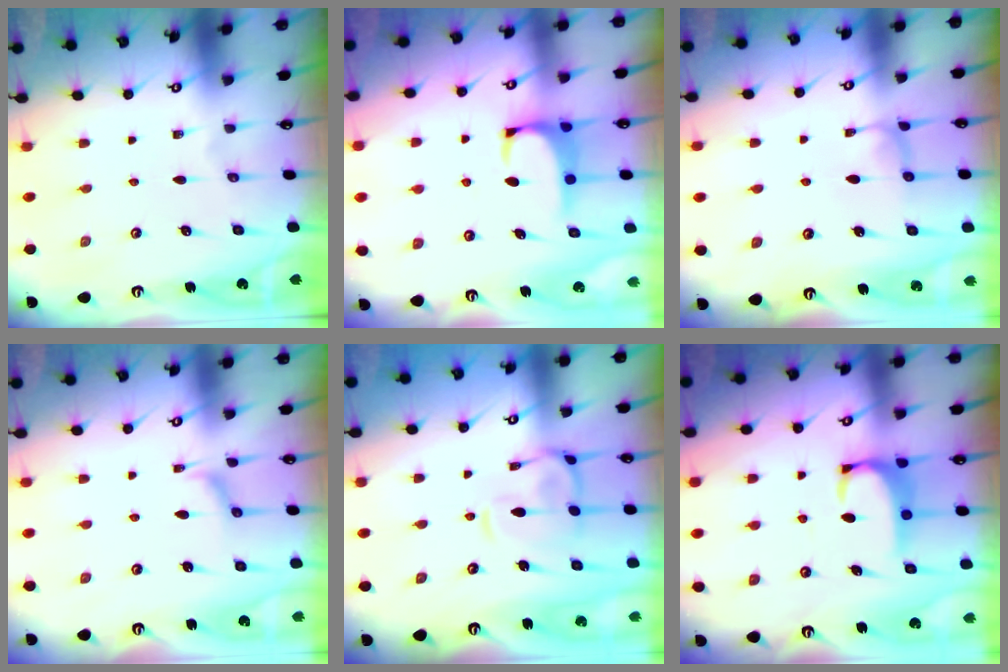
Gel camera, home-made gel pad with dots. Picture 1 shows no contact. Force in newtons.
{"total": 1.2, "press": 1.1, "slide": 0.5}
{"total": 0.6, "press": 0.6, "slide": 0.3}
{"total": 1.9, "press": 1.9, "slide": 0.6}
{"total": 5.2, "press": 5.0, "slide": 1.1}
{"total": 2.6, "press": 2.6, "slide": 0.5}